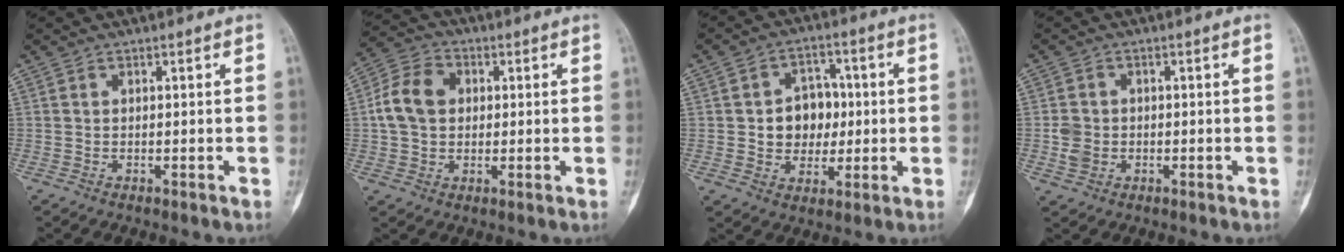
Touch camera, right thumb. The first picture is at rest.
{"total": 9.2, "force": [1.0, 7.2, 5.8], "torque": [-0.098, 0.021, 0.010]}
{"total": 9.4, "force": [0.4, 7.7, 5.4], "torque": [-0.031, 0.011, 0.008]}
{"total": 3.6, "force": [-0.5, 3.1, 1.8], "torque": [-0.024, 0.006, -0.006]}